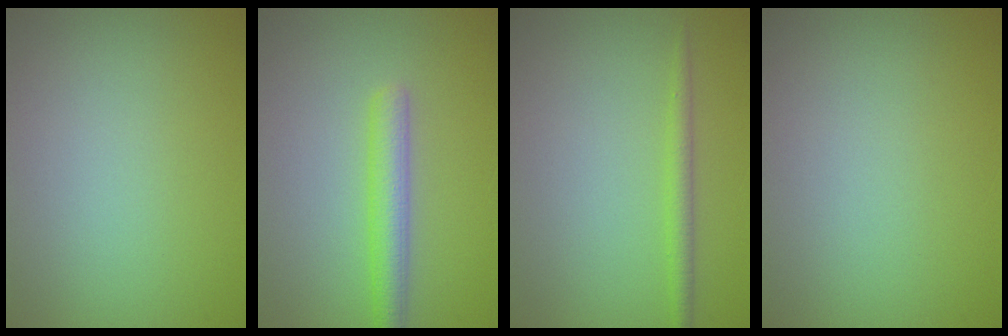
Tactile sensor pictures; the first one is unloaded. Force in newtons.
{"total": 3.0, "press": 3.0, "slide": 0.1}
{"total": 1.6, "press": 1.6, "slide": 0.0}
{"total": 0.0}